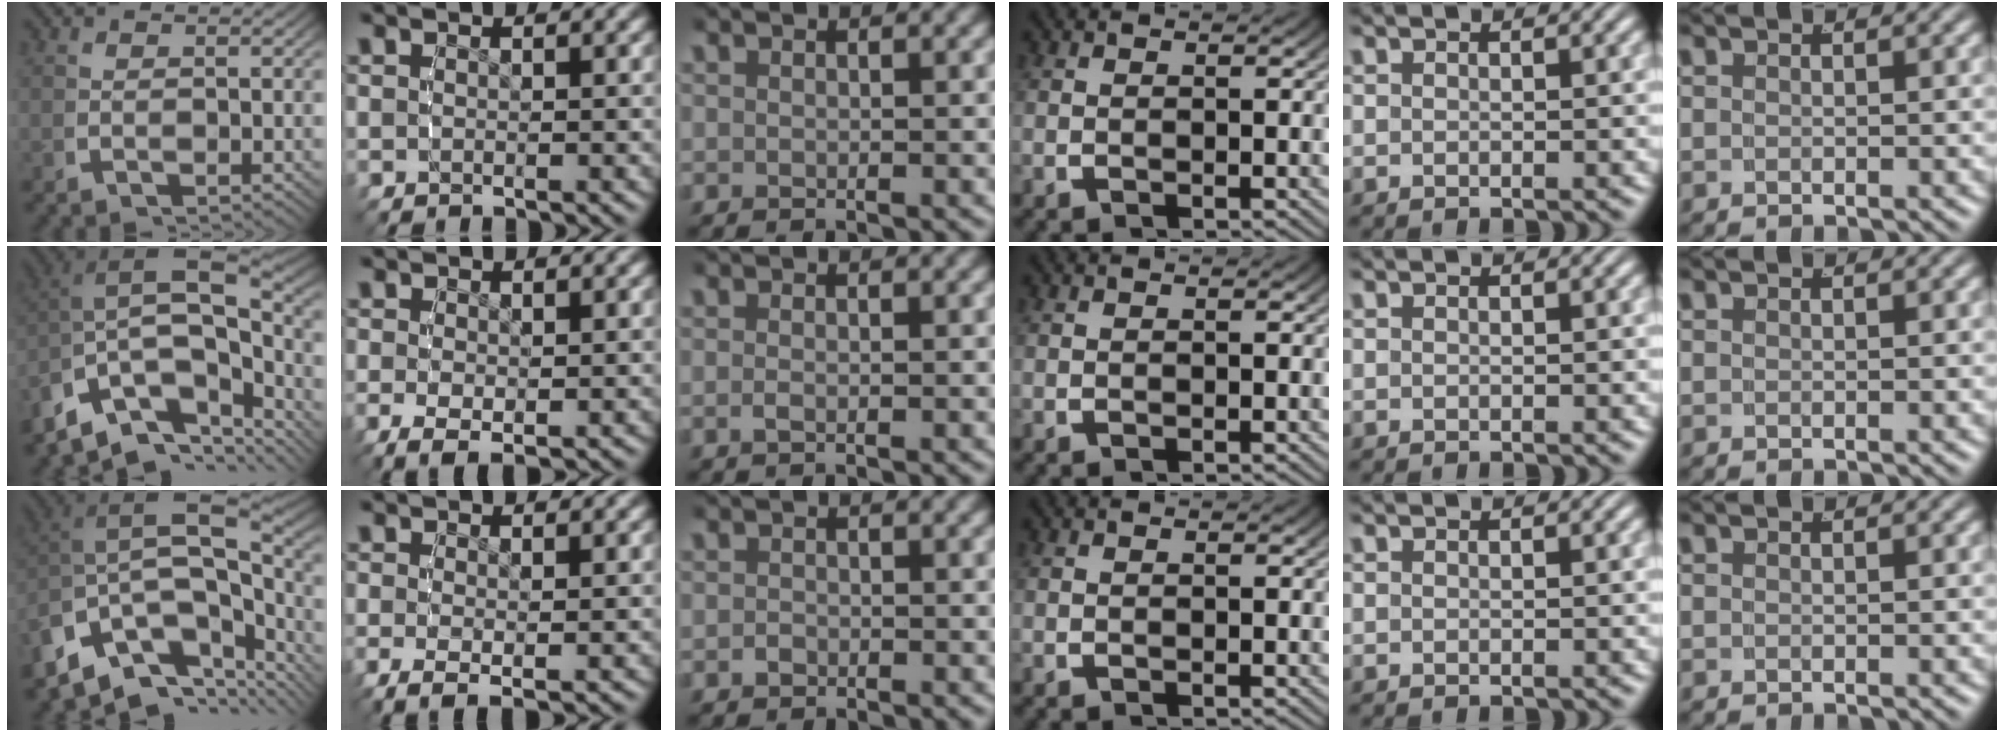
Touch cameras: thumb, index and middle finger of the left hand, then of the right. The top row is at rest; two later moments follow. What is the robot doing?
{"motion": "grasp_and_lifting", "object": "backpack"}